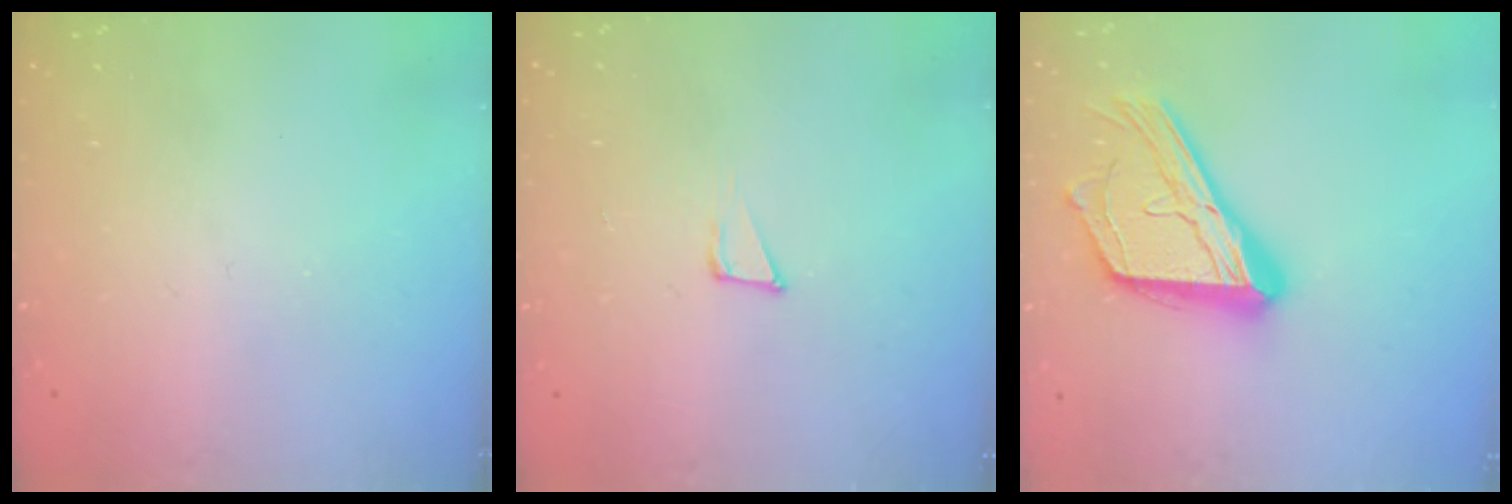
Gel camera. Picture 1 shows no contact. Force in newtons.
{"total": 5.5, "press": 5.4, "slide": 0.8}
{"total": 20.1, "press": 20.1, "slide": 1.7}